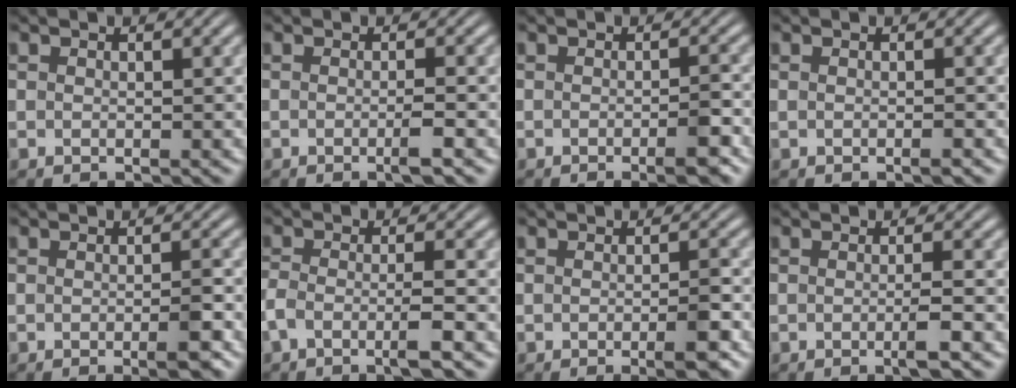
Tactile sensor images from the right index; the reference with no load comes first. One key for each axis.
{"total": 1.5, "fx": -0.7, "fy": -0.1, "fz": 1.3, "tx": -0.015, "ty": 0.002, "tz": -0.017}
{"total": 2.1, "fx": -1.3, "fy": 0.1, "fz": 1.6, "tx": -0.022, "ty": 0.002, "tz": -0.027}
{"total": 0.5, "fx": -0.2, "fy": 0.0, "fz": 0.5, "tx": -0.004, "ty": 0.006, "tz": -0.008}
{"total": 2.1, "fx": -1.2, "fy": 0.1, "fz": 1.7, "tx": -0.023, "ty": 0.002, "tz": -0.025}
{"total": 3.2, "fx": -1.6, "fy": 1.0, "fz": 2.6, "tx": -0.056, "ty": -0.006, "tz": -0.028}
{"total": 2.4, "fx": -1.3, "fy": 0.2, "fz": 2.0, "tx": -0.027, "ty": 0.002, "tz": -0.028}
{"total": 1.8, "fx": -0.9, "fy": -0.1, "fz": 1.6, "tx": -0.019, "ty": 0.002, "tz": -0.020}